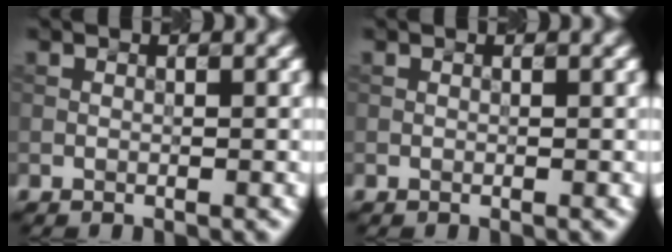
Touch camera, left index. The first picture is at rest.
{"total": 0.0}